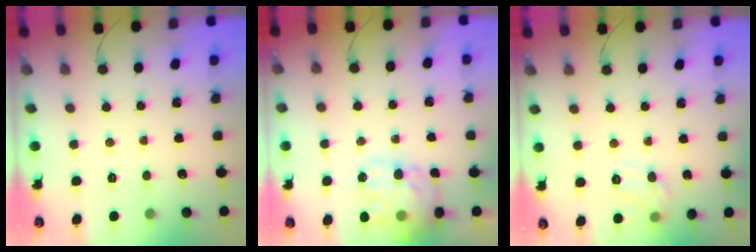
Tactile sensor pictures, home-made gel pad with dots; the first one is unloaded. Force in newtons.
{"total": 13.1, "press": 12.8, "slide": 2.8}
{"total": 9.1, "press": 9.1, "slide": 0.6}